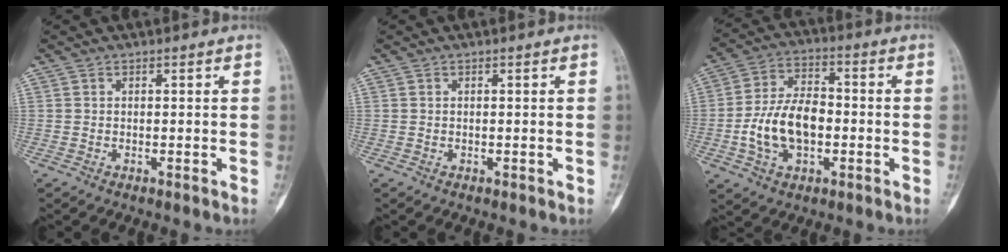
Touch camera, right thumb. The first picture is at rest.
{"total": 0.0}
{"total": 13.2, "force": [-2.4, 8.1, 10.1], "torque": [-0.176, 0.028, -0.047]}